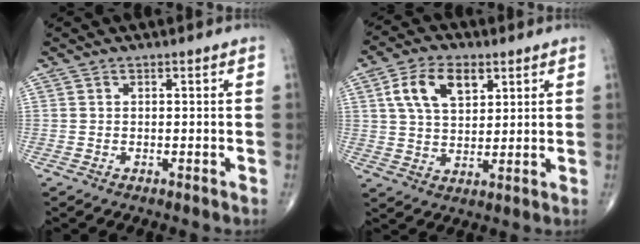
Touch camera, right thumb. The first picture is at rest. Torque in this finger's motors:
{"motor_torque": [-0.51, 0.64, 0.46, 0.25, 0.09]}